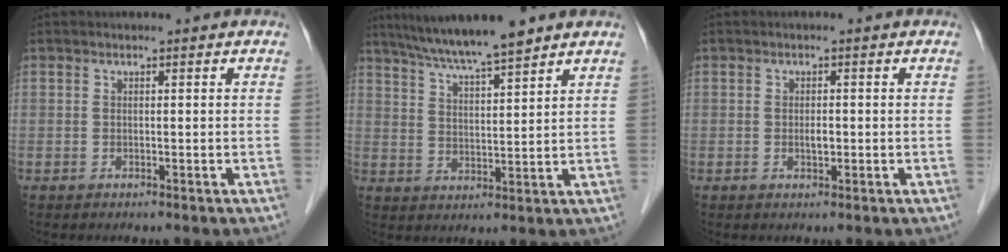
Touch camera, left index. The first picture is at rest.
{"total": 10.7, "force": [9.0, 0.0, 5.8], "torque": [-0.101, 0.018, 0.147]}
{"total": 1.4, "force": [-0.3, 0.6, 1.2], "torque": [-0.023, -0.001, -0.005]}